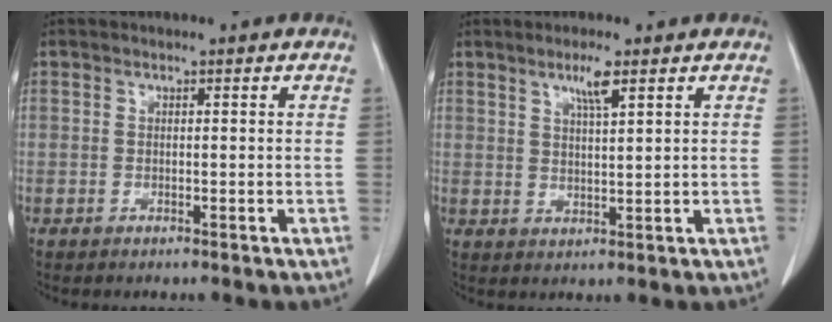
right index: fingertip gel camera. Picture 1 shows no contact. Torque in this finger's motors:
{"motor_torque": [0.48, 0.31, 0.05, 0.02]}